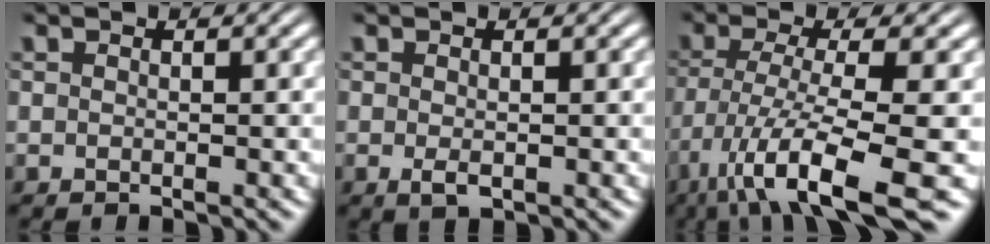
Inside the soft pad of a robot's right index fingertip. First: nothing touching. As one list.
[{"total": 1.2, "force": [-0.5, 0.5, 1.0], "torque": [-0.024, -0.012, 0.000]}, {"total": 9.0, "force": [-5.1, 2.5, 7.0], "torque": [-0.132, -0.040, -0.059]}]